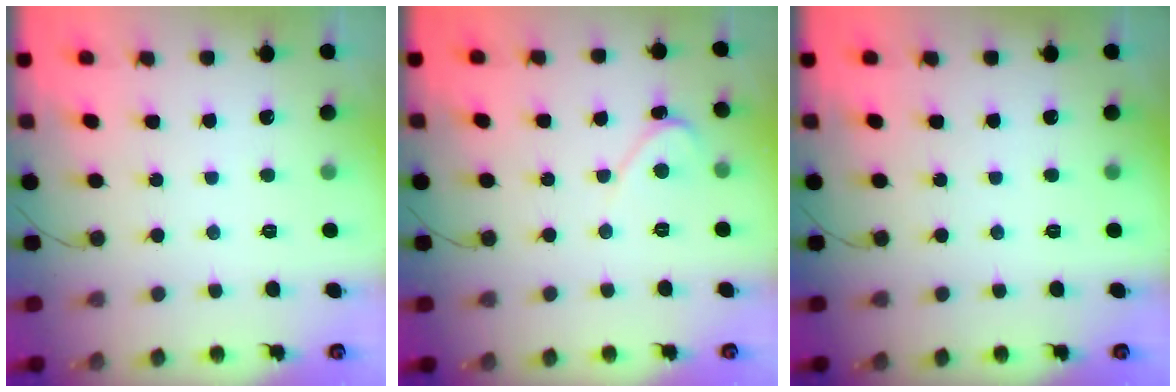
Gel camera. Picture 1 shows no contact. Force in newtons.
{"total": 2.1, "press": 2.1, "slide": 0.2}
{"total": 0.0}